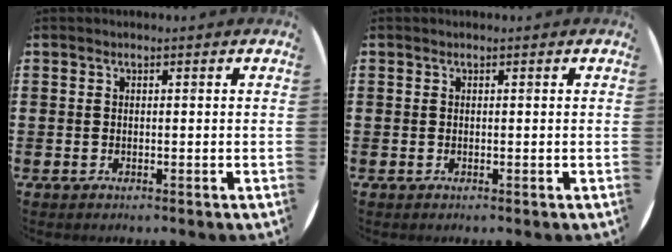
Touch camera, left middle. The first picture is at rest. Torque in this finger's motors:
{"motor_torque": [-0.18, 0.25, -0.05, 0.01]}